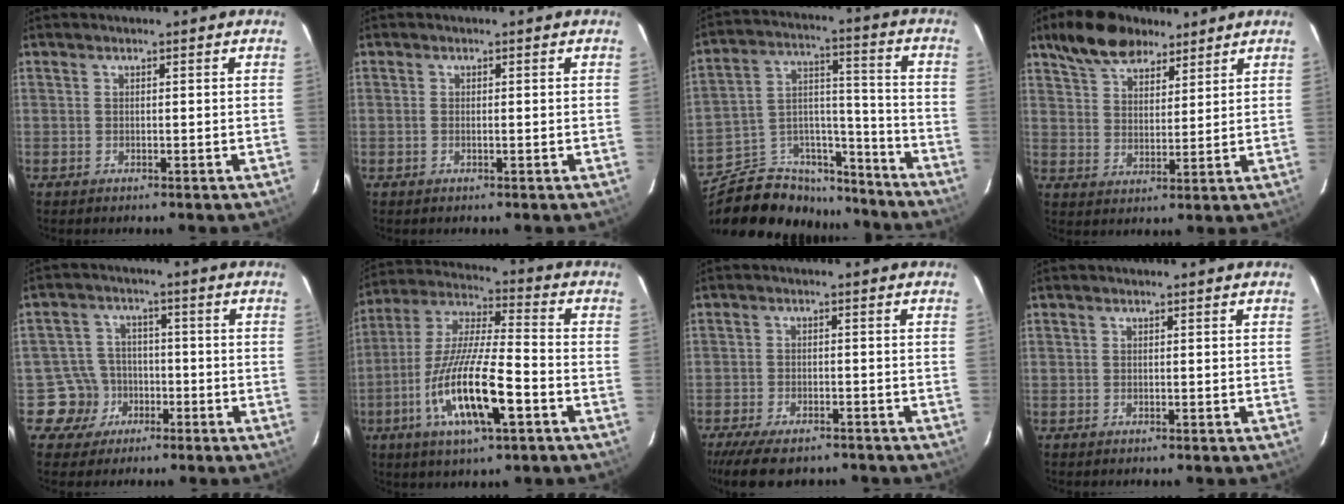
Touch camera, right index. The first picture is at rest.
{"total": 0.8, "force": [-0.2, 0.1, 0.7], "torque": [-0.016, 0.001, -0.004]}
{"total": 18.7, "force": [-15.2, 9.2, 6.0], "torque": [-0.123, 0.064, -0.225]}
{"total": 11.4, "force": [8.2, 5.5, 5.7], "torque": [-0.111, 0.036, 0.145]}
{"total": 6.6, "force": [-2.9, 5.9, -0.3], "torque": [-0.008, 0.028, -0.049]}
{"total": 17.3, "force": [-6.6, 3.6, 15.6], "torque": [-0.314, -0.019, -0.126]}
{"total": 10.8, "force": [-8.7, 3.7, 5.2], "torque": [-0.124, -0.027, -0.142]}
{"total": 0.0}